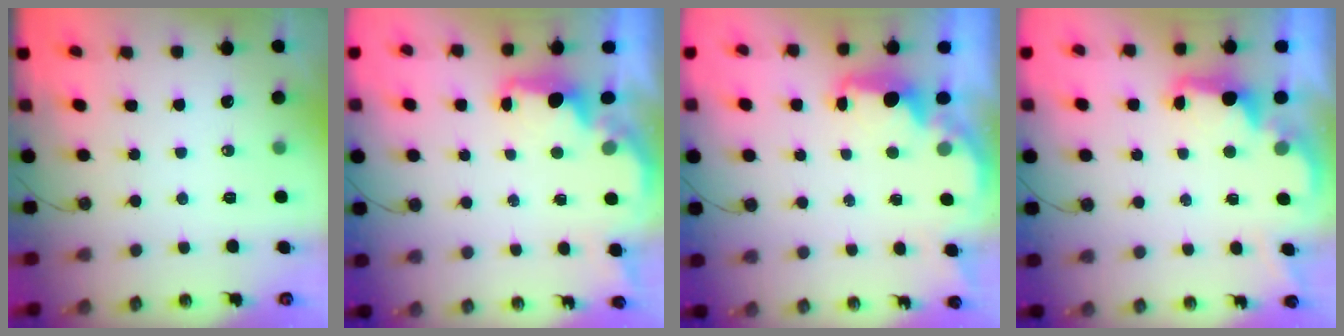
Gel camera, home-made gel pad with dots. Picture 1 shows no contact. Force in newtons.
{"total": 2.0, "press": 1.8, "slide": 0.7}
{"total": 2.3, "press": 2.2, "slide": 0.7}
{"total": 2.6, "press": 2.5, "slide": 0.8}